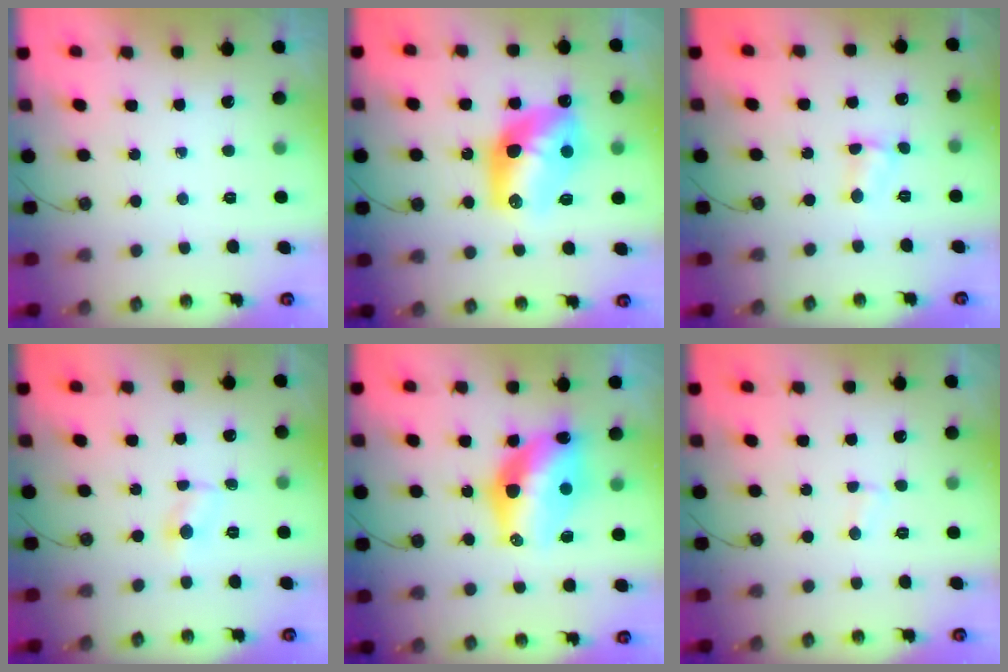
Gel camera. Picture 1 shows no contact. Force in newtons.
{"total": 14.3, "press": 14.2, "slide": 0.8}
{"total": 3.7, "press": 3.7, "slide": 0.5}
{"total": 2.4, "press": 2.4, "slide": 0.3}
{"total": 15.3, "press": 15.0, "slide": 2.8}
{"total": 2.3, "press": 2.3, "slide": 0.2}